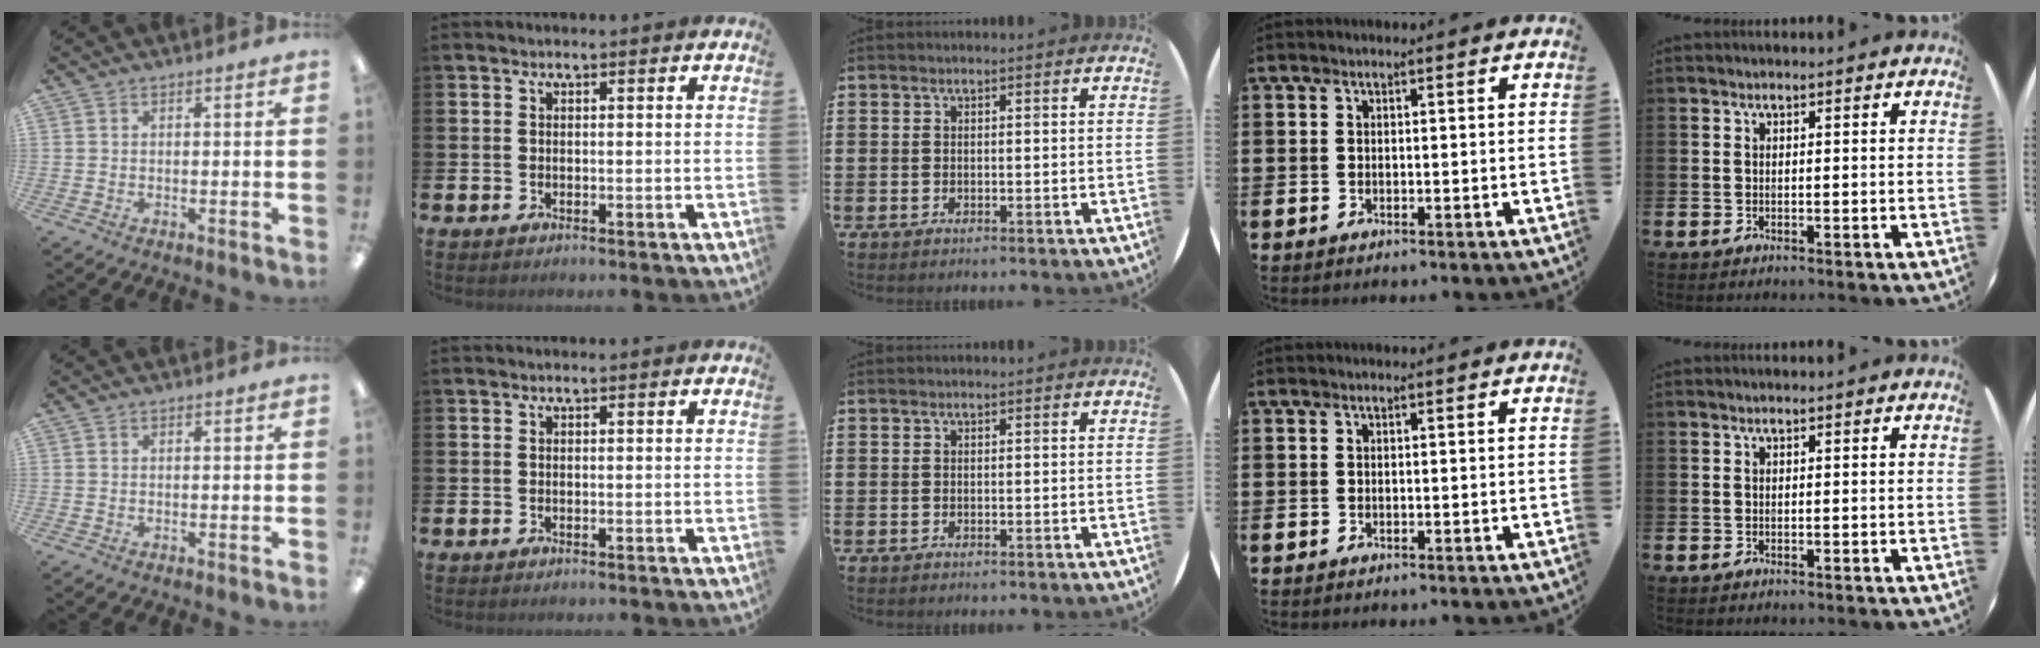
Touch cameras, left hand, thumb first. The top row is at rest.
{}